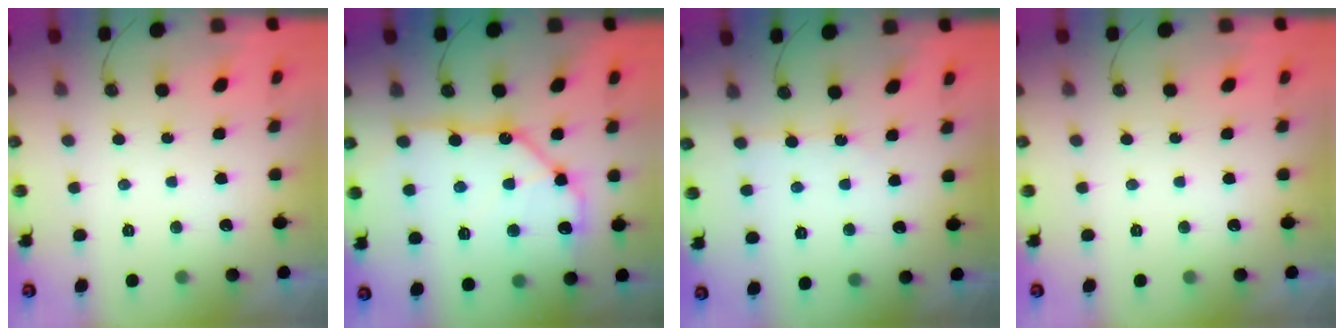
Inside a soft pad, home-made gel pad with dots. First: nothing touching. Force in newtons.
{"total": 16.8, "press": 16.6, "slide": 2.1}
{"total": 2.6, "press": 2.5, "slide": 0.5}
{"total": 0.0}